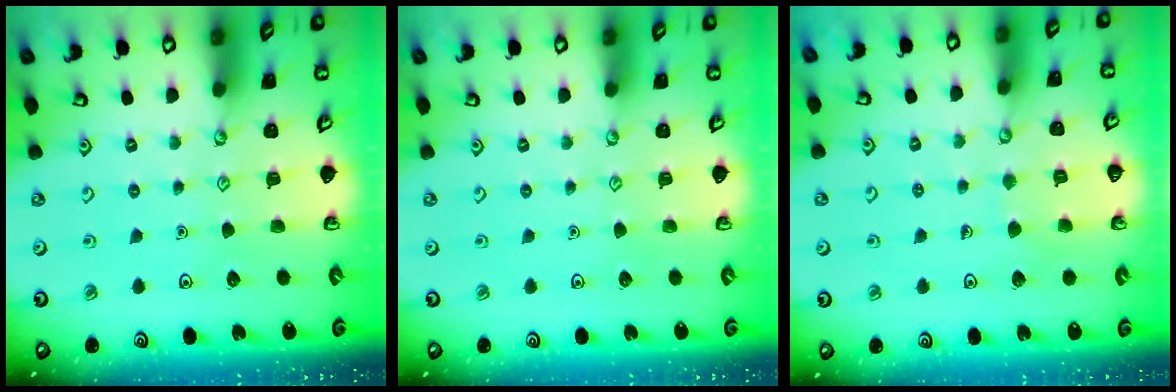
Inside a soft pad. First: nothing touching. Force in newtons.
{"total": 0.0}
{"total": 5.2, "press": 5.2, "slide": 0.3}